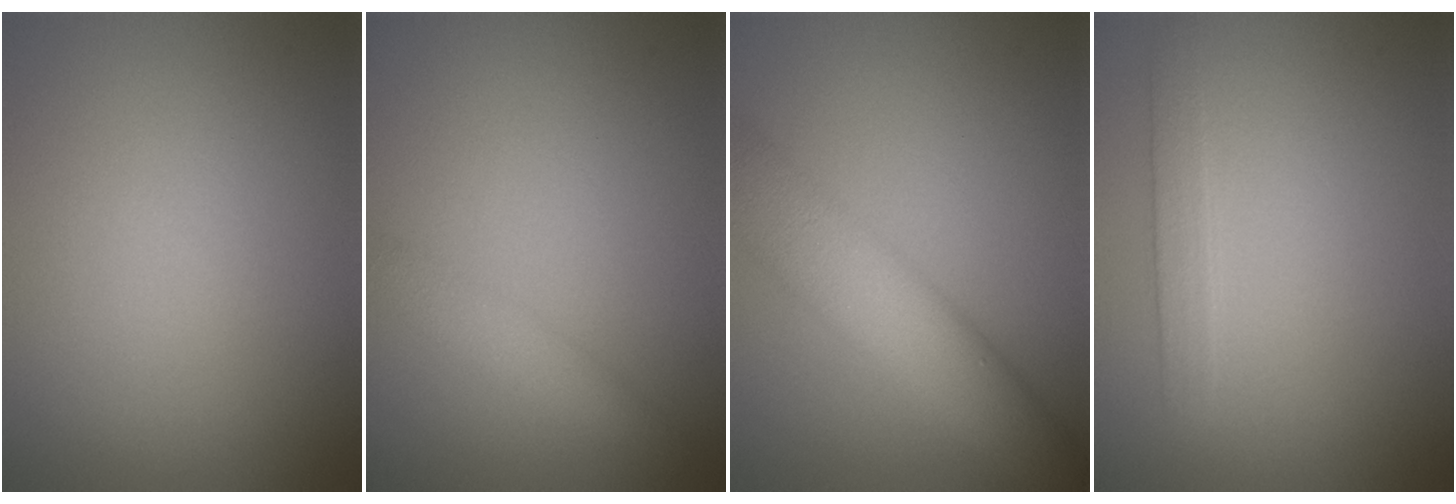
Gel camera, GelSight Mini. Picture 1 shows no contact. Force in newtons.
{"total": 2.3, "press": 2.3, "slide": 0.0}
{"total": 7.6, "press": 7.6, "slide": 0.3}
{"total": 1.9, "press": 1.9, "slide": 0.3}